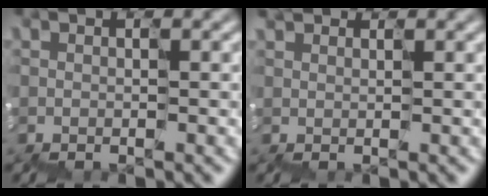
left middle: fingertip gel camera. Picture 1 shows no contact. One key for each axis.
{"total": 0.9, "fx": 0.8, "fy": 0.3, "fz": 0.1, "tx": -0.003, "ty": 0.011, "tz": 0.014}